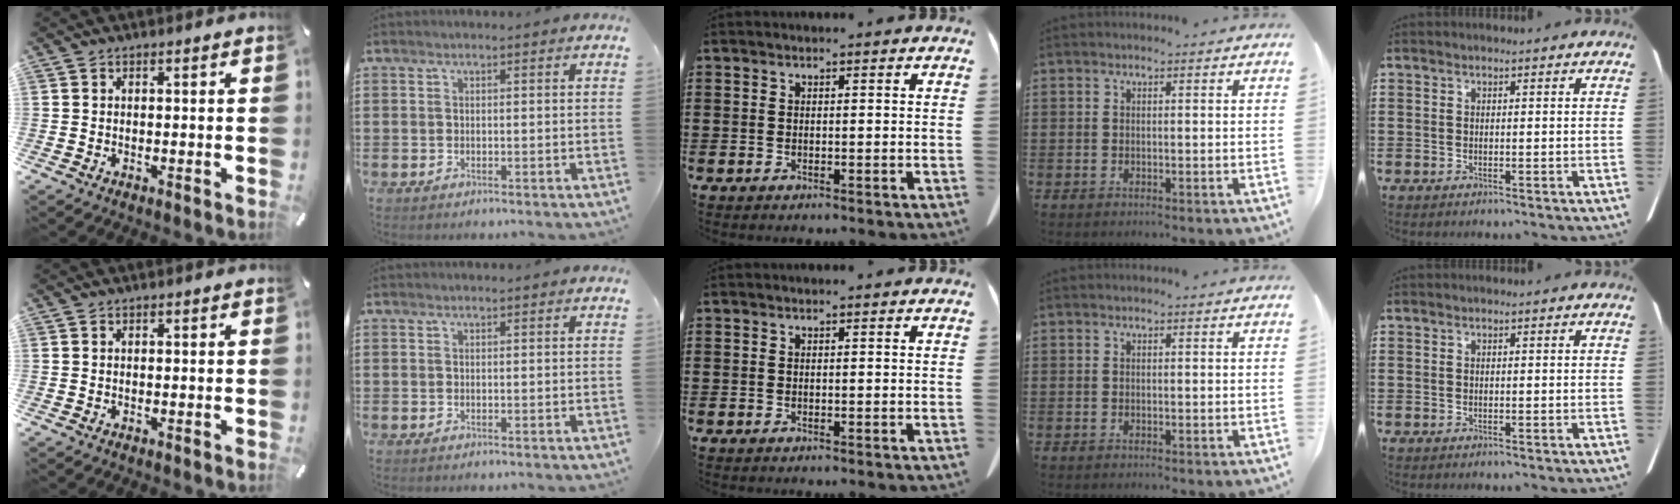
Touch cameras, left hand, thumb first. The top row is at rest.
{}